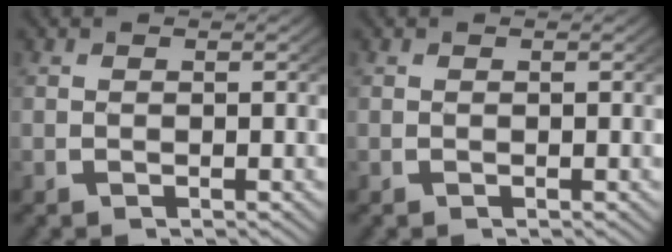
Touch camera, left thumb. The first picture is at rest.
{"total": 0.0}